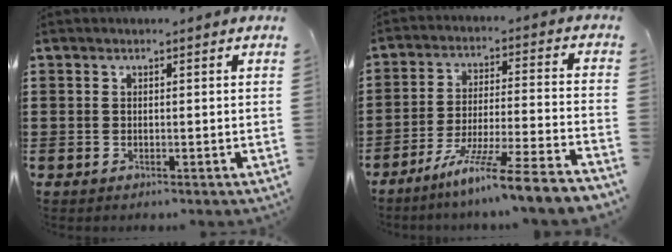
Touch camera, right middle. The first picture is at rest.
{"total": 10.3, "force": [-8.5, -1.2, 5.6], "torque": [-0.100, -0.003, -0.168]}